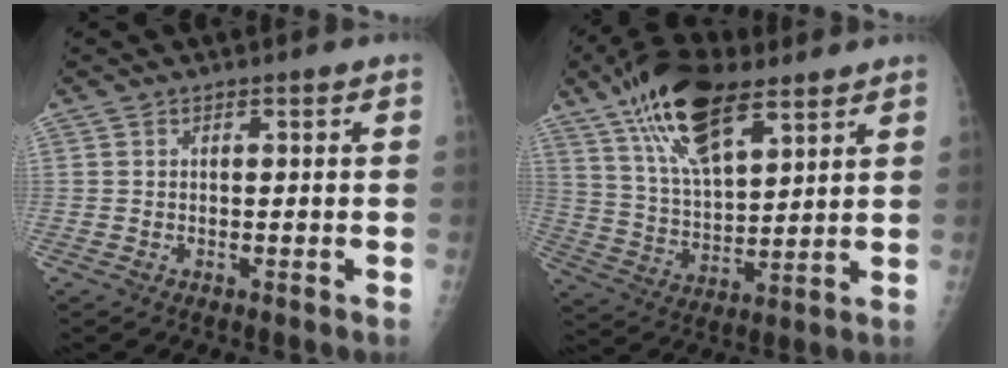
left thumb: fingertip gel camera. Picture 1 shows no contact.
{"total": 17.2, "force": [10.5, 6.9, 11.7], "torque": [-0.187, -0.033, 0.194]}